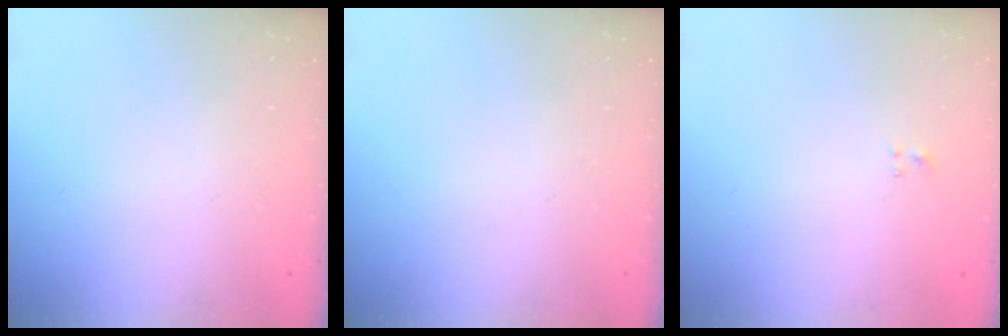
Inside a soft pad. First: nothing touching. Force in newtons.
{"total": 0.0}
{"total": 0.9, "press": 0.5, "slide": 0.7}